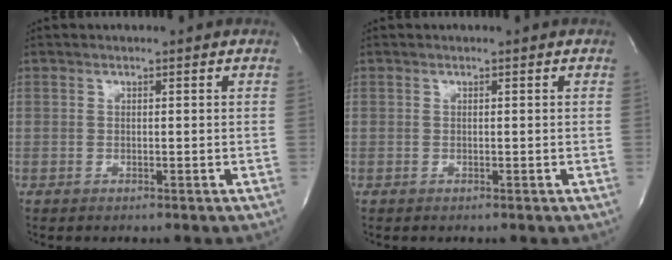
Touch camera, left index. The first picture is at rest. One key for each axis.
{"total": 0.0}